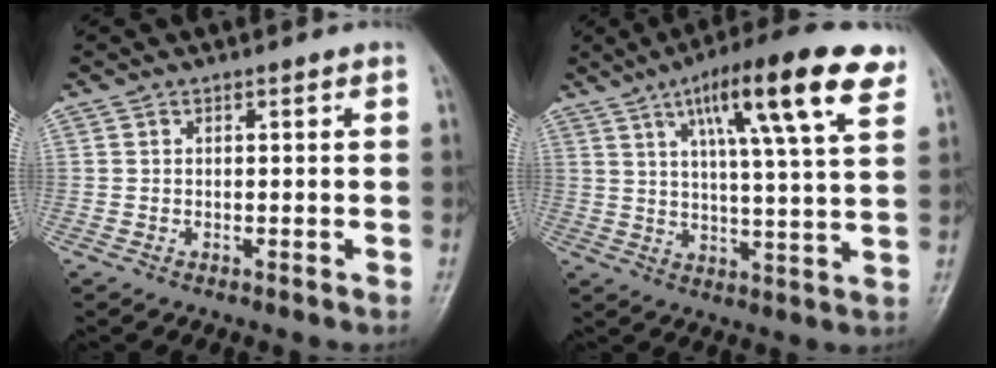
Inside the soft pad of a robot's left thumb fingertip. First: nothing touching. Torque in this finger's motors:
{"motor_torque": [0.48, 0.42, 1.74, -1.03, 0.16]}